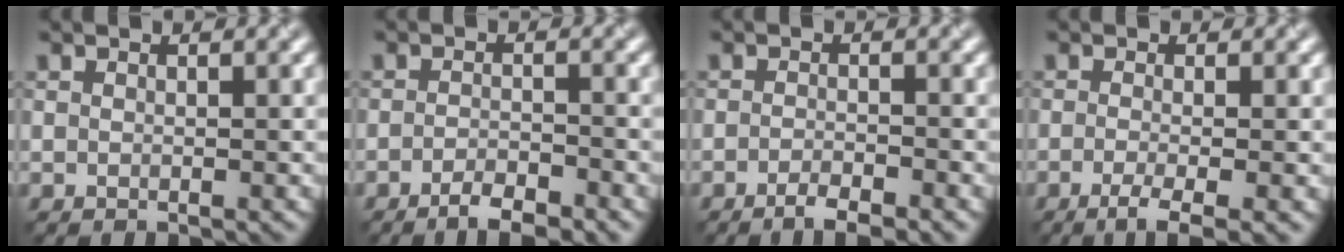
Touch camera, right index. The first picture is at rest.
{"total": 2.8, "force": [-2.0, 0.7, 1.8], "torque": [-0.032, 0.001, -0.038]}
{"total": 2.5, "force": [-1.7, 0.5, 1.7], "torque": [-0.027, -0.002, -0.034]}
{"total": 3.2, "force": [-1.4, 0.8, 2.8], "torque": [-0.045, -0.008, -0.032]}